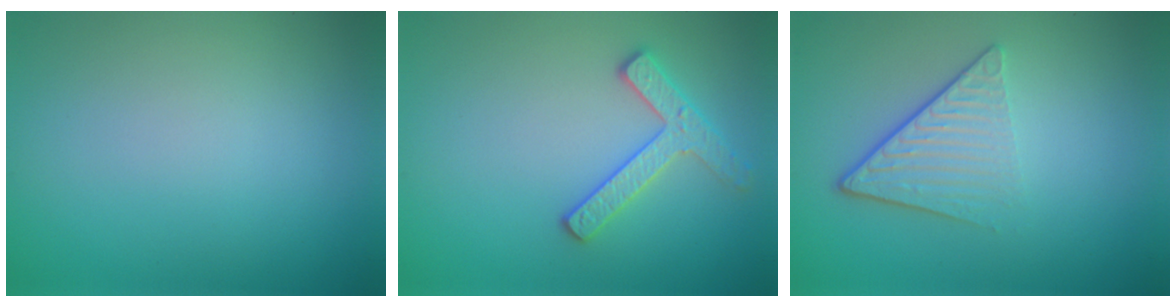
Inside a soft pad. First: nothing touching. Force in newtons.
{"total": 2.5, "press": 2.5, "slide": 0.4}
{"total": 4.5, "press": 2.8, "slide": 3.5}